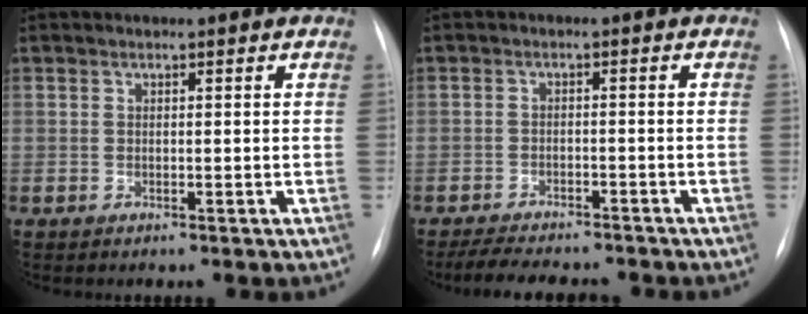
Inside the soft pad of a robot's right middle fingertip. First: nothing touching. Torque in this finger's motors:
{"motor_torque": [0.57, -0.75, -0.02, 0.00]}